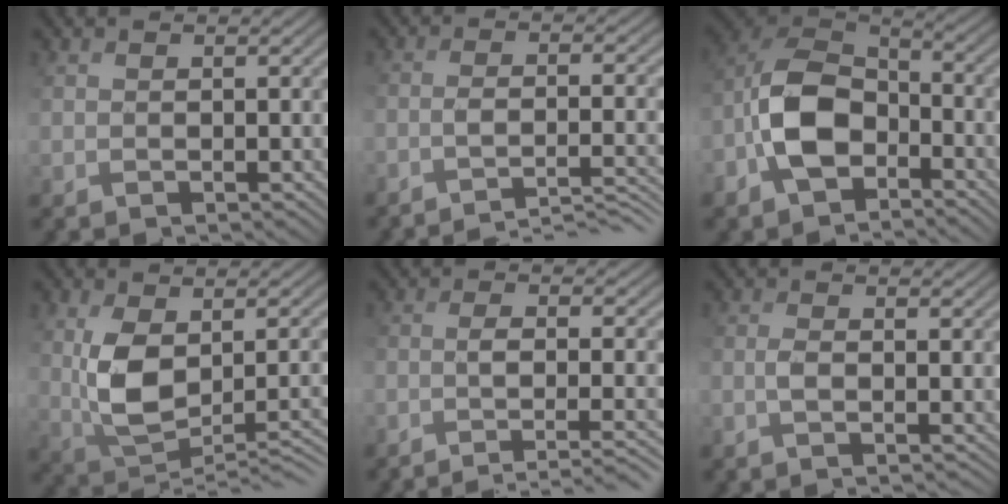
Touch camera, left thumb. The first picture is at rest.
{"total": 6.3, "force": [-4.7, 1.1, 4.1], "torque": [-0.066, 0.007, -0.076]}
{"total": 10.3, "force": [-4.0, 6.1, 7.2], "torque": [-0.160, 0.007, -0.097]}
{"total": 8.9, "force": [-1.1, 4.7, 7.5], "torque": [-0.142, -0.010, -0.014]}
{"total": 6.6, "force": [-3.8, 1.5, 5.2], "torque": [-0.080, -0.003, -0.055]}
{"total": 1.9, "force": [-0.8, 0.5, 1.7], "torque": [-0.038, 0.003, -0.021]}